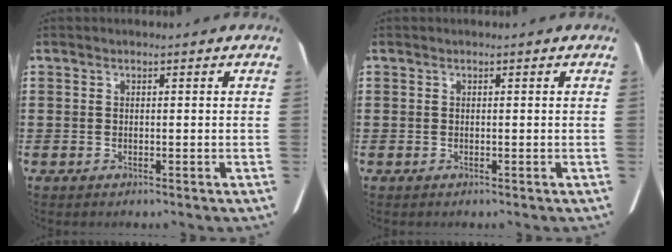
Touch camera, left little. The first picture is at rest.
{"total": 0.0}